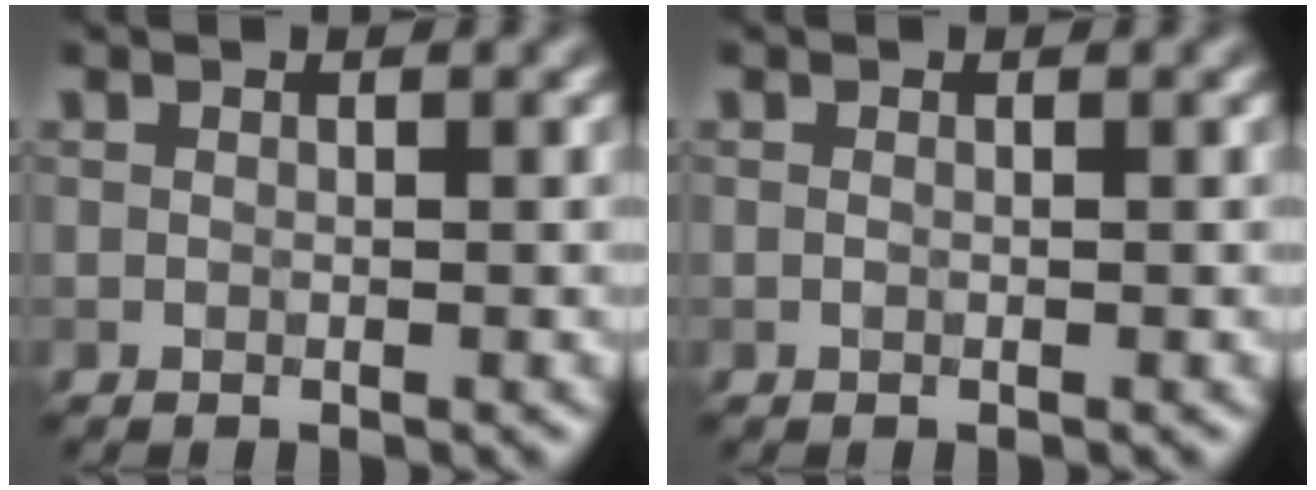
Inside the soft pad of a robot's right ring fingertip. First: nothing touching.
{"total": 0.0}